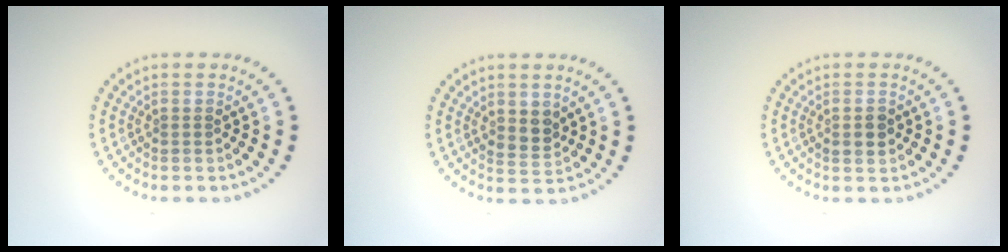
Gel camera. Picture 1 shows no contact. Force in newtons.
{"total": 1.8, "press": 1.6, "slide": 0.9}
{"total": 1.6, "press": 1.6, "slide": 0.2}